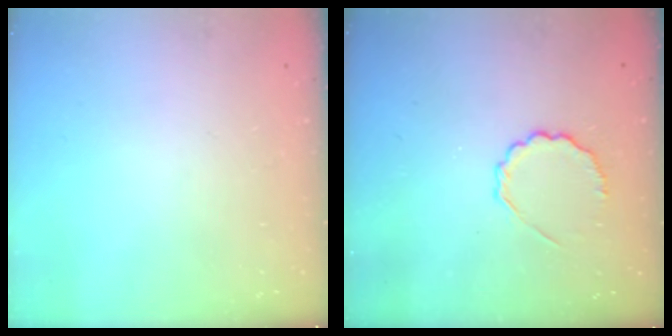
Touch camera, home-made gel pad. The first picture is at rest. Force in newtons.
{"total": 5.1, "press": 4.8, "slide": 1.8}